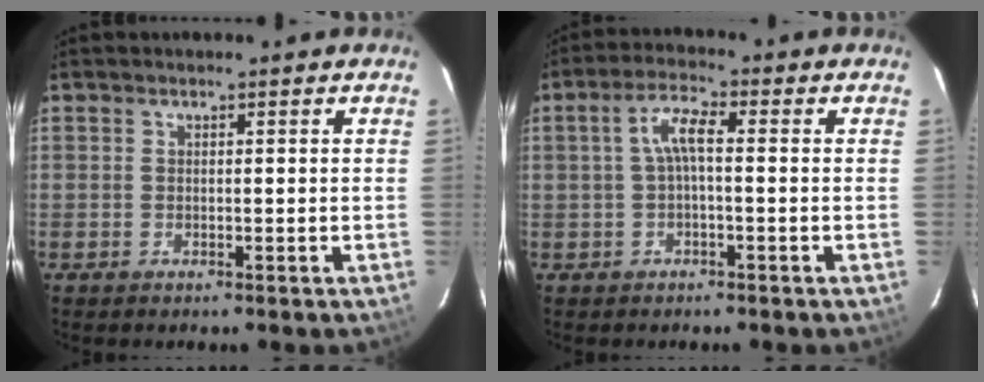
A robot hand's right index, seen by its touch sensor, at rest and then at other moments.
{"total": 4.5, "force": [-0.2, 1.2, 4.3], "torque": [-0.089, 0.014, -0.002]}